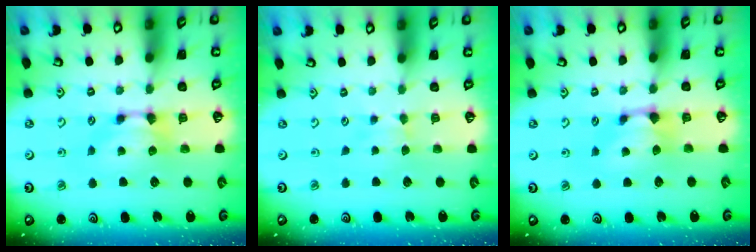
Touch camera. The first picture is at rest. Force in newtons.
{"total": 2.3, "press": 2.2, "slide": 0.5}
{"total": 0.9, "press": 0.2, "slide": 0.8}